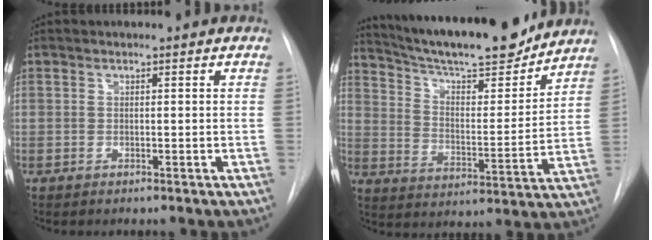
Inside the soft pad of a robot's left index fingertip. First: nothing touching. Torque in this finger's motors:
{"motor_torque": [0.09, -0.77, 0.45, 0.09]}